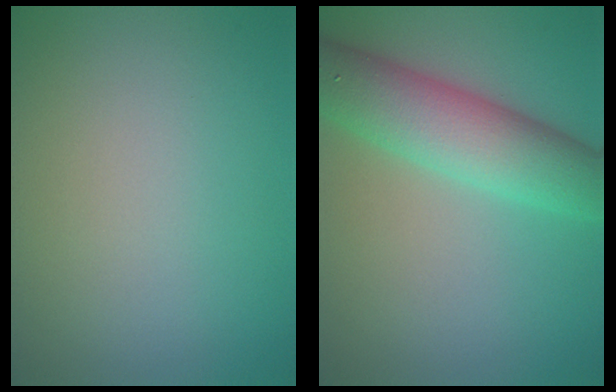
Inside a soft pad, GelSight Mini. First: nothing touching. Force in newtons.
{"total": 6.8, "press": 6.8, "slide": 0.2}